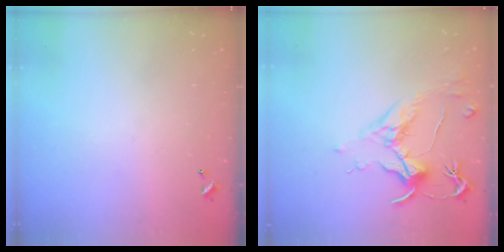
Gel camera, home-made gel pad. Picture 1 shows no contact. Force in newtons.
{"total": 1.7, "press": 1.4, "slide": 0.9}